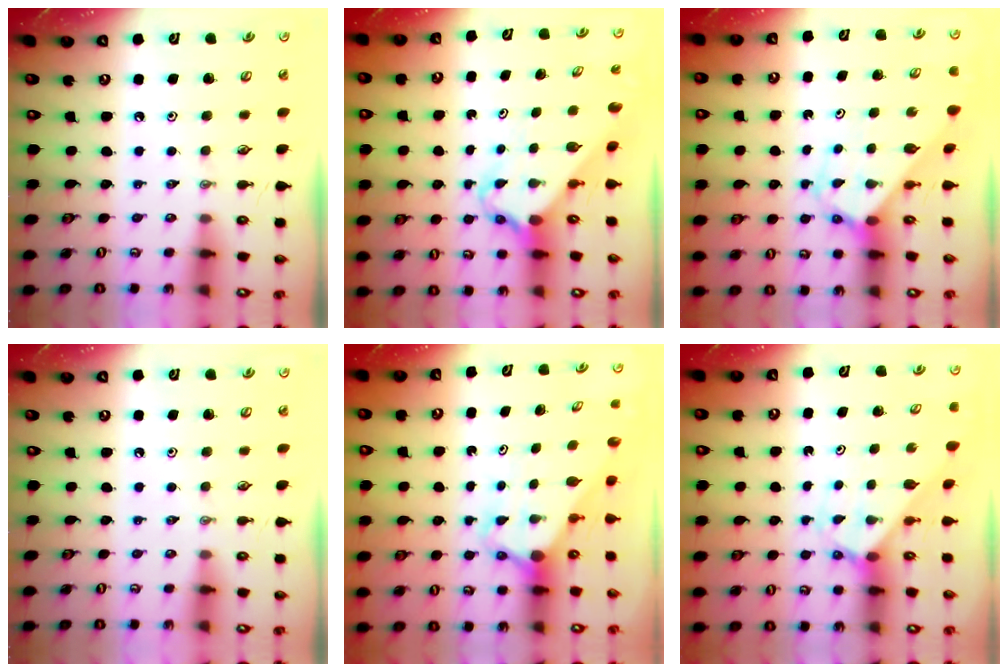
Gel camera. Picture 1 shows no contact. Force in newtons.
{"total": 2.8, "press": 2.8, "slide": 0.2}
{"total": 2.9, "press": 2.9, "slide": 0.1}
{"total": 0.0}
{"total": 3.2, "press": 3.2, "slide": 0.3}
{"total": 2.1, "press": 2.1, "slide": 0.1}